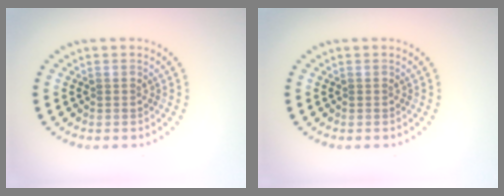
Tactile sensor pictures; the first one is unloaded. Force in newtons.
{"total": 0.0}